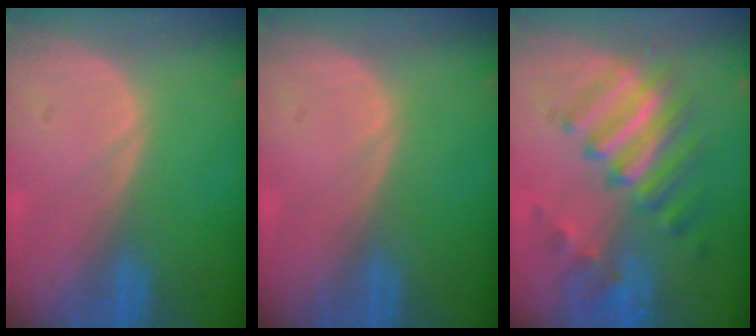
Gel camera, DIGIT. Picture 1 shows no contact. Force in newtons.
{"total": 0.0}
{"total": 9.5, "press": 8.4, "slide": 4.5}